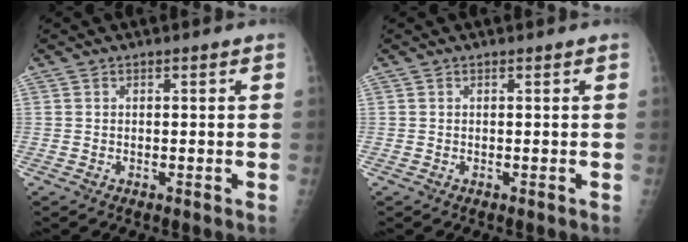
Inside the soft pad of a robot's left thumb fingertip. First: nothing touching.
{"total": 0.0}